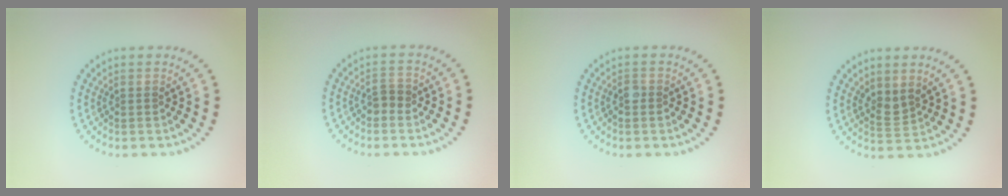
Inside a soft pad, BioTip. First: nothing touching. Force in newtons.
{"total": 1.2, "press": 1.1, "slide": 0.5}
{"total": 0.8, "press": 0.7, "slide": 0.3}
{"total": 1.9, "press": 1.4, "slide": 1.2}